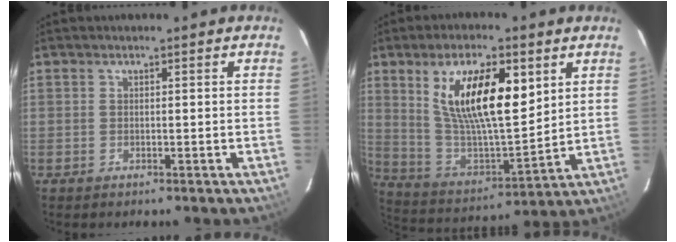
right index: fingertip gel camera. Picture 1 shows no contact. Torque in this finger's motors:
{"motor_torque": [0.92, 0.01, 1.05, 0.21]}